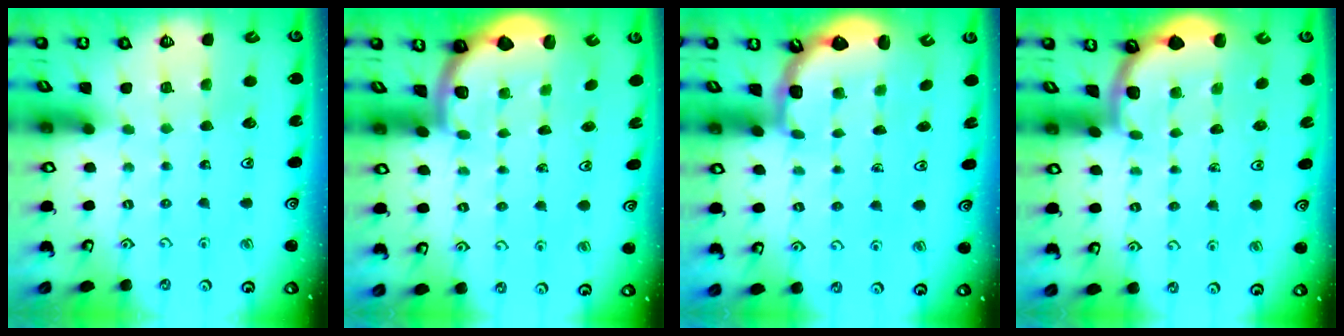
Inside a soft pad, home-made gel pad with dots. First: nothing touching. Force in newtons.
{"total": 2.0, "press": 1.9, "slide": 0.5}
{"total": 2.5, "press": 2.1, "slide": 1.3}
{"total": 1.8, "press": 1.8, "slide": 0.1}